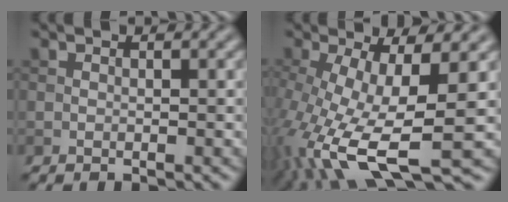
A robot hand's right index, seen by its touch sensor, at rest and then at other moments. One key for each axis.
{"total": 11.4, "fx": -3.1, "fy": 4.2, "fz": 10.1, "tx": -0.217, "ty": -0.026, "tz": -0.047}